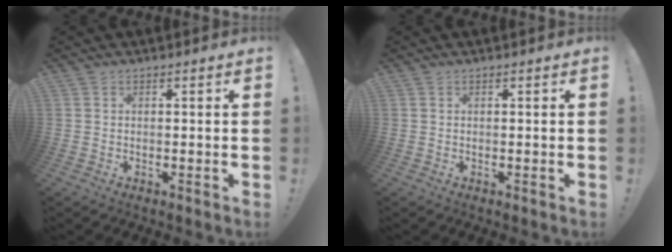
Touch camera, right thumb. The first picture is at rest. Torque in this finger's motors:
{"motor_torque": [0.00, 0.00, 0.09, -0.03, -0.02]}